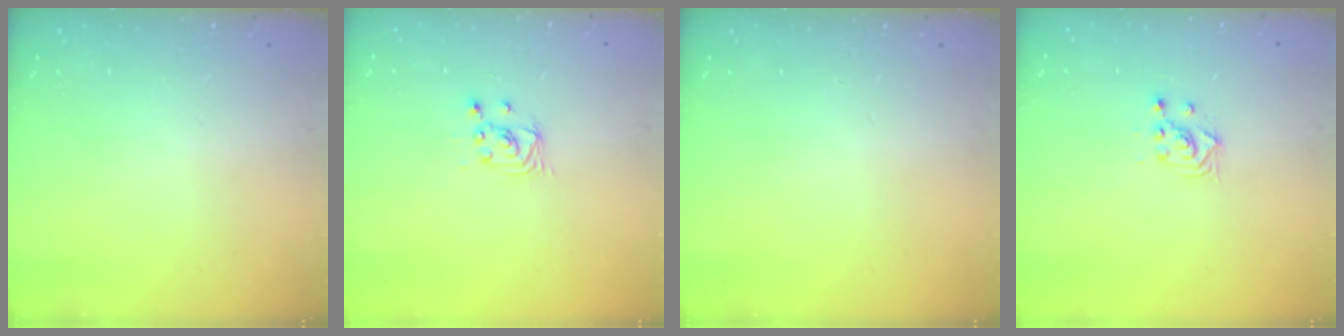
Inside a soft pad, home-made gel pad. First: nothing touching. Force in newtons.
{"total": 2.5, "press": 2.5, "slide": 0.2}
{"total": 0.0}
{"total": 2.3, "press": 2.3, "slide": 0.2}